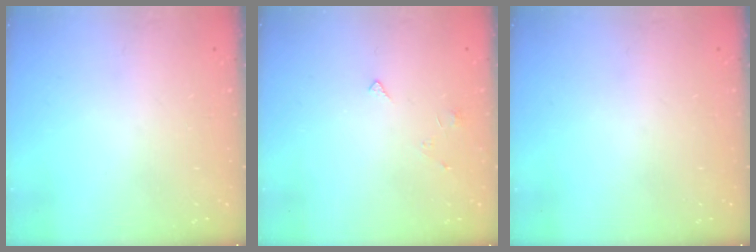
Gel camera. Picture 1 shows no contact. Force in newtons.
{"total": 2.2, "press": 2.1, "slide": 0.4}
{"total": 0.0}